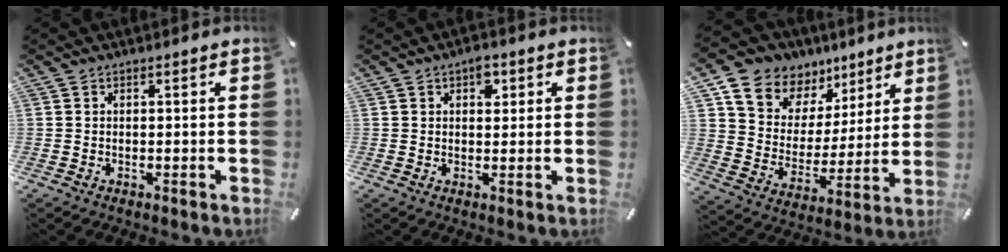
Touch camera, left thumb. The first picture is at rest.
{"total": 3.0, "force": [1.4, 2.0, 1.7], "torque": [-0.007, -0.007, 0.016]}
{"total": 10.9, "force": [7.8, 7.6, 0.9], "torque": [-0.036, -0.067, 0.149]}